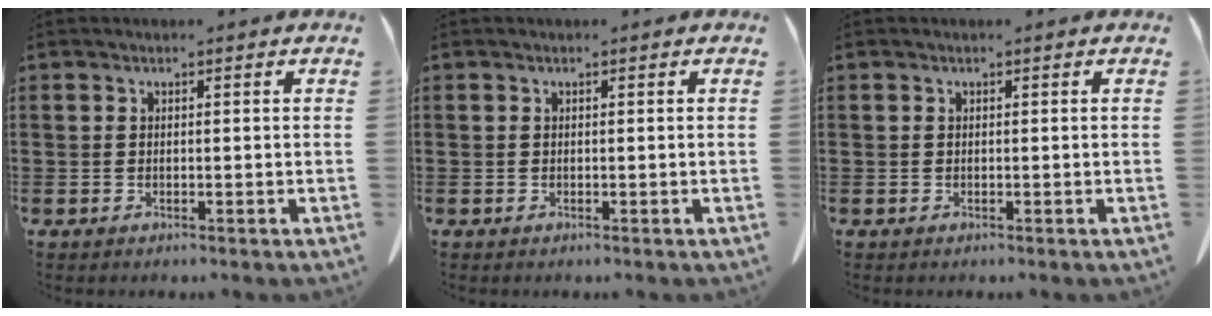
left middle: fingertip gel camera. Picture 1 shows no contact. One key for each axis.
{"total": 0.0}
{"total": 0.0}